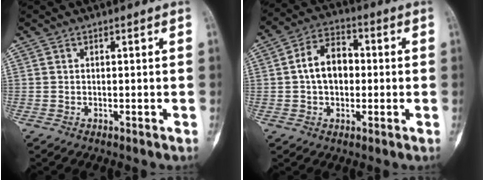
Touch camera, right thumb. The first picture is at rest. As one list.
[{"total": 9.5, "force": [0.3, 6.5, 6.8], "torque": [-0.101, 0.024, -0.003]}]